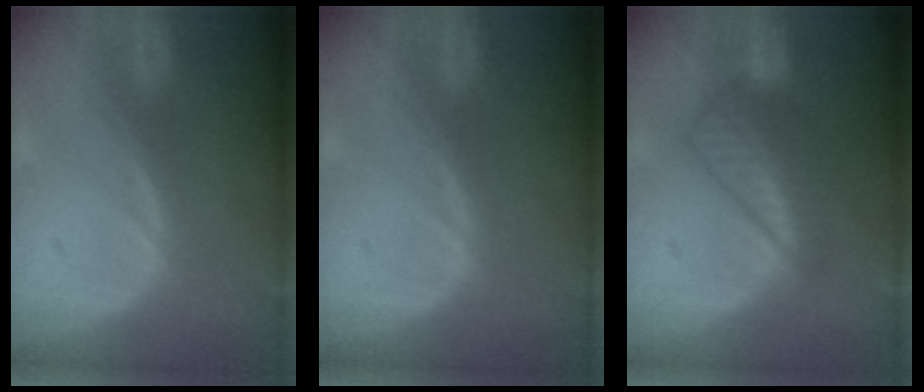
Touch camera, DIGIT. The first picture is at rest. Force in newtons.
{"total": 0.0}
{"total": 6.3, "press": 6.3, "slide": 0.2}